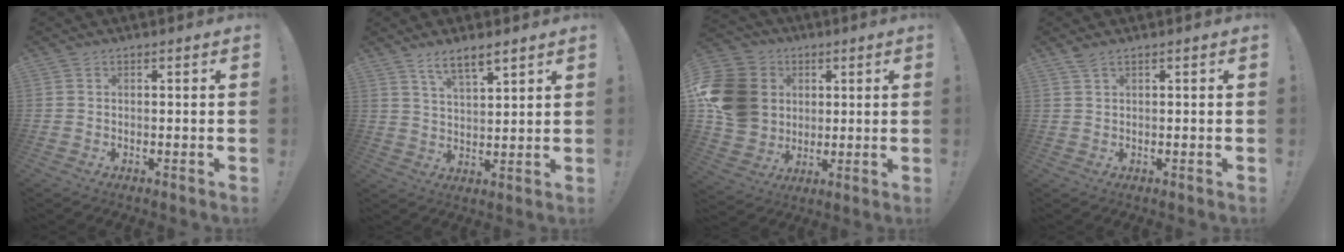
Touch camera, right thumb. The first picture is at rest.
{"total": 6.4, "force": [5.1, 1.6, 3.6], "torque": [-0.064, -0.026, 0.089]}
{"total": 16.5, "force": [2.3, 14.0, 8.3], "torque": [-0.148, 0.001, 0.054]}
{"total": 1.8, "force": [1.3, 0.2, 1.2], "torque": [-0.019, -0.003, 0.023]}